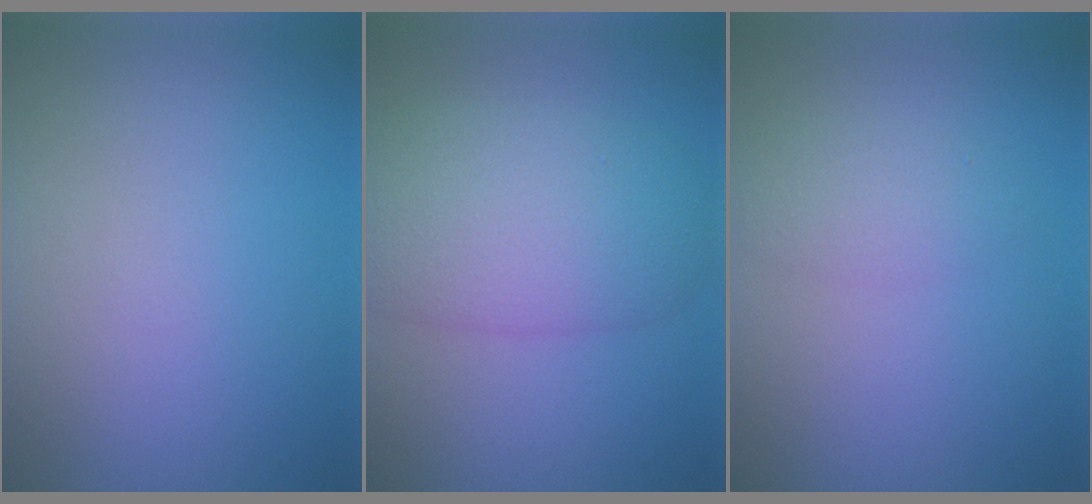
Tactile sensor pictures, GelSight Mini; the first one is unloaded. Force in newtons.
{"total": 8.2, "press": 8.2, "slide": 0.1}
{"total": 2.2, "press": 2.2, "slide": 0.1}